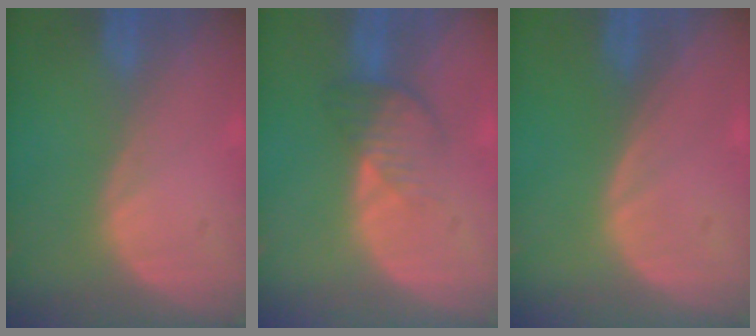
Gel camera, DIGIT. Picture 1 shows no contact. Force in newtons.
{"total": 4.3, "press": 3.7, "slide": 2.1}
{"total": 0.0}